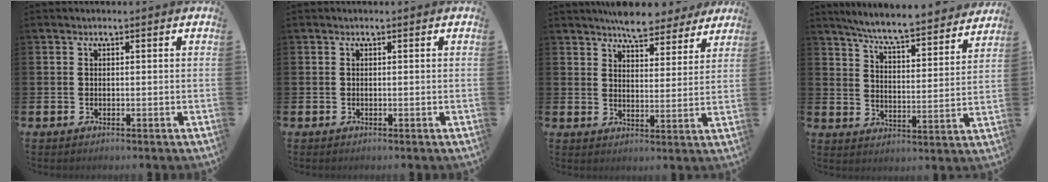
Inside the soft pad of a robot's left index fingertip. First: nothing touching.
{"total": 0.0}
{"total": 7.0, "force": [6.6, 1.8, 1.3], "torque": [-0.030, -0.039, 0.119]}
{"total": 7.0, "force": [6.7, -0.1, 2.1], "torque": [-0.065, -0.052, 0.113]}